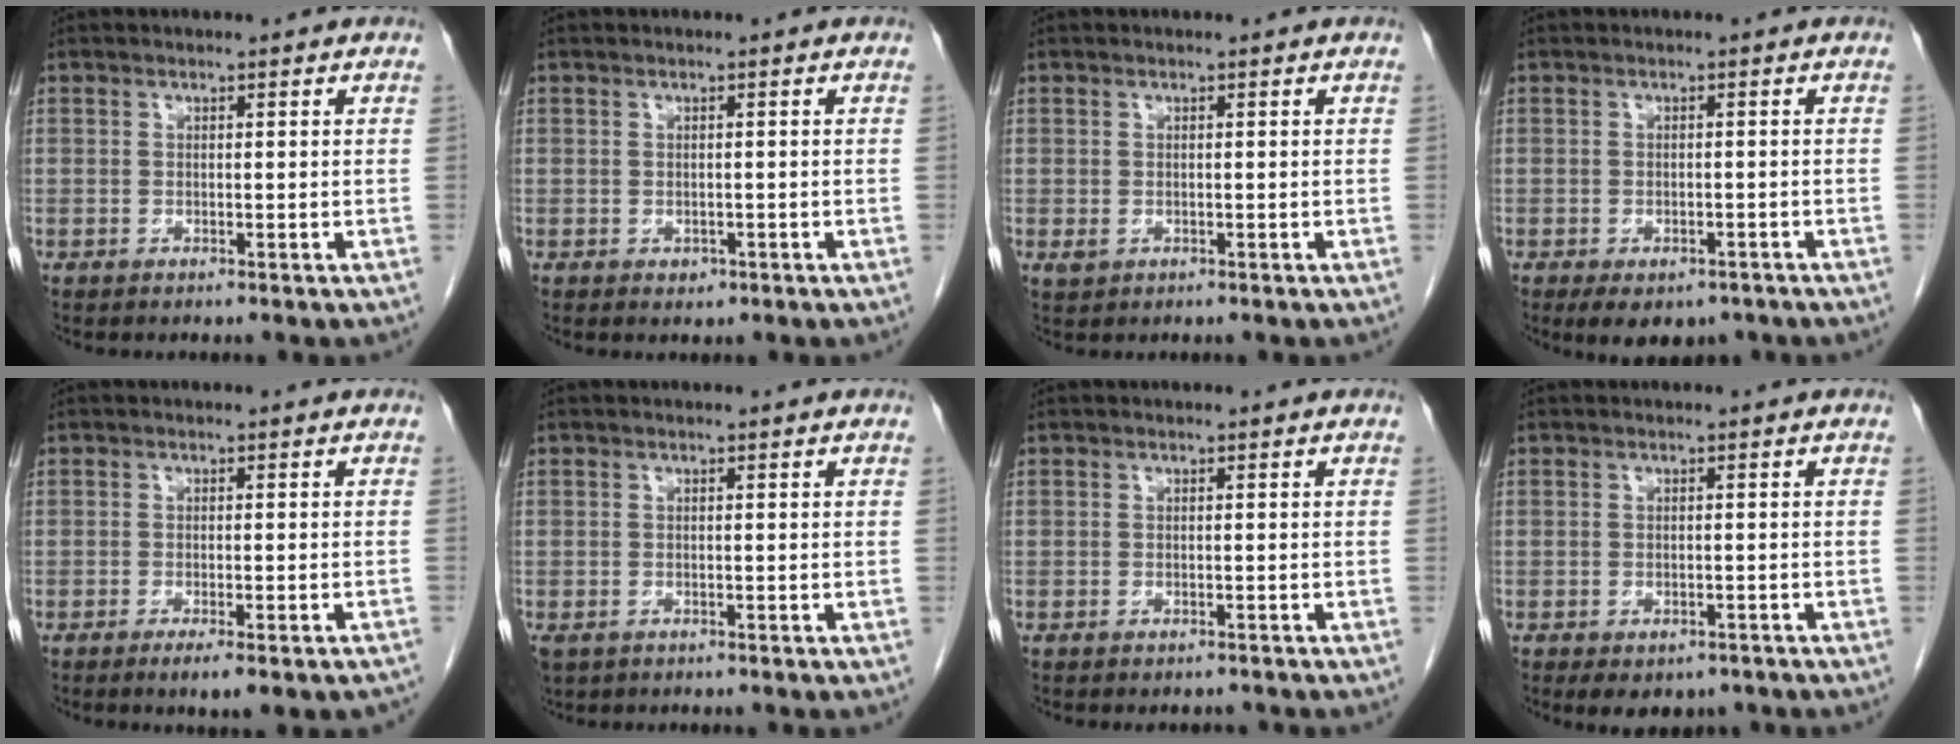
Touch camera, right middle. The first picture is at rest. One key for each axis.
{"total": 1.0, "fx": -0.4, "fy": 0.8, "fz": 0.5, "tx": -0.008, "ty": 0.001, "tz": 0.000}
{"total": 1.2, "fx": -0.2, "fy": 0.9, "fz": 0.6, "tx": -0.015, "ty": -0.001, "tz": 0.002}
{"total": 6.9, "fx": -5.0, "fy": 3.6, "fz": 3.2, "tx": -0.036, "ty": 0.000, "tz": -0.066}
{"total": 6.2, "fx": -4.8, "fy": 1.1, "fz": 3.9, "tx": -0.037, "ty": -0.007, "tz": -0.060}
{"total": 2.8, "fx": -1.6, "fy": 2.1, "fz": 1.1, "tx": -0.023, "ty": -0.003, "tz": -0.023}
{"total": 1.4, "fx": -1.3, "fy": 0.4, "fz": 0.2, "tx": -0.007, "ty": -0.003, "tz": -0.017}
{"total": 5.7, "fx": -4.2, "fy": 3.1, "fz": 2.3, "tx": -0.021, "ty": 0.003, "tz": -0.052}